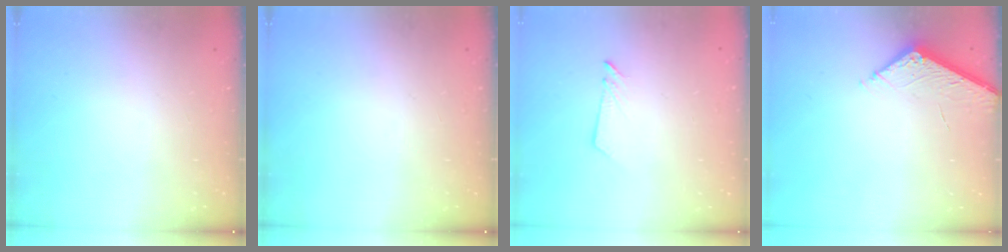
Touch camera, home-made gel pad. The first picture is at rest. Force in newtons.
{"total": 0.0}
{"total": 2.9, "press": 2.9, "slide": 0.3}
{"total": 5.1, "press": 5.0, "slide": 0.5}